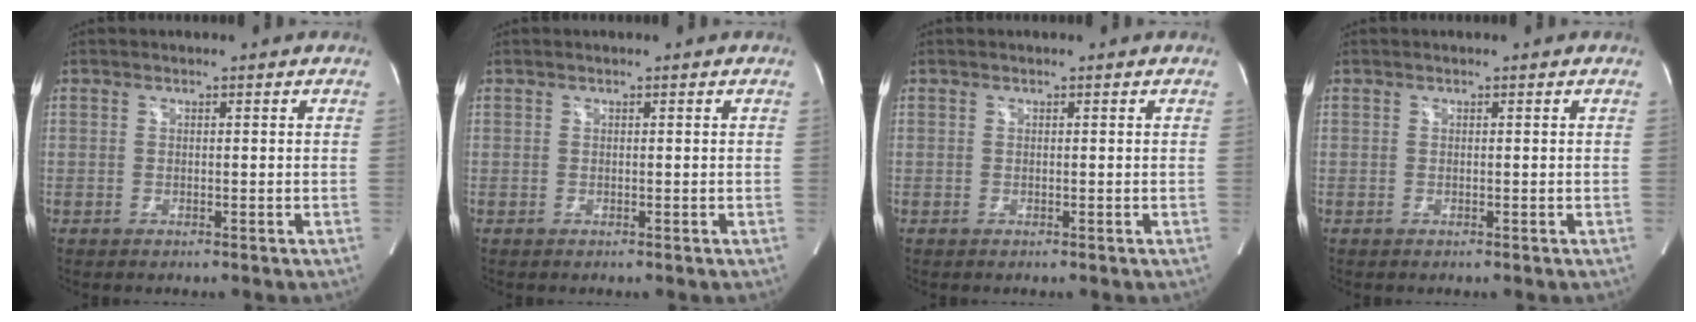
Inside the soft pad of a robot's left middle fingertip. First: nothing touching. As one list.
[{"total": 0.0}, {"total": 0.0}, {"total": 0.0}]